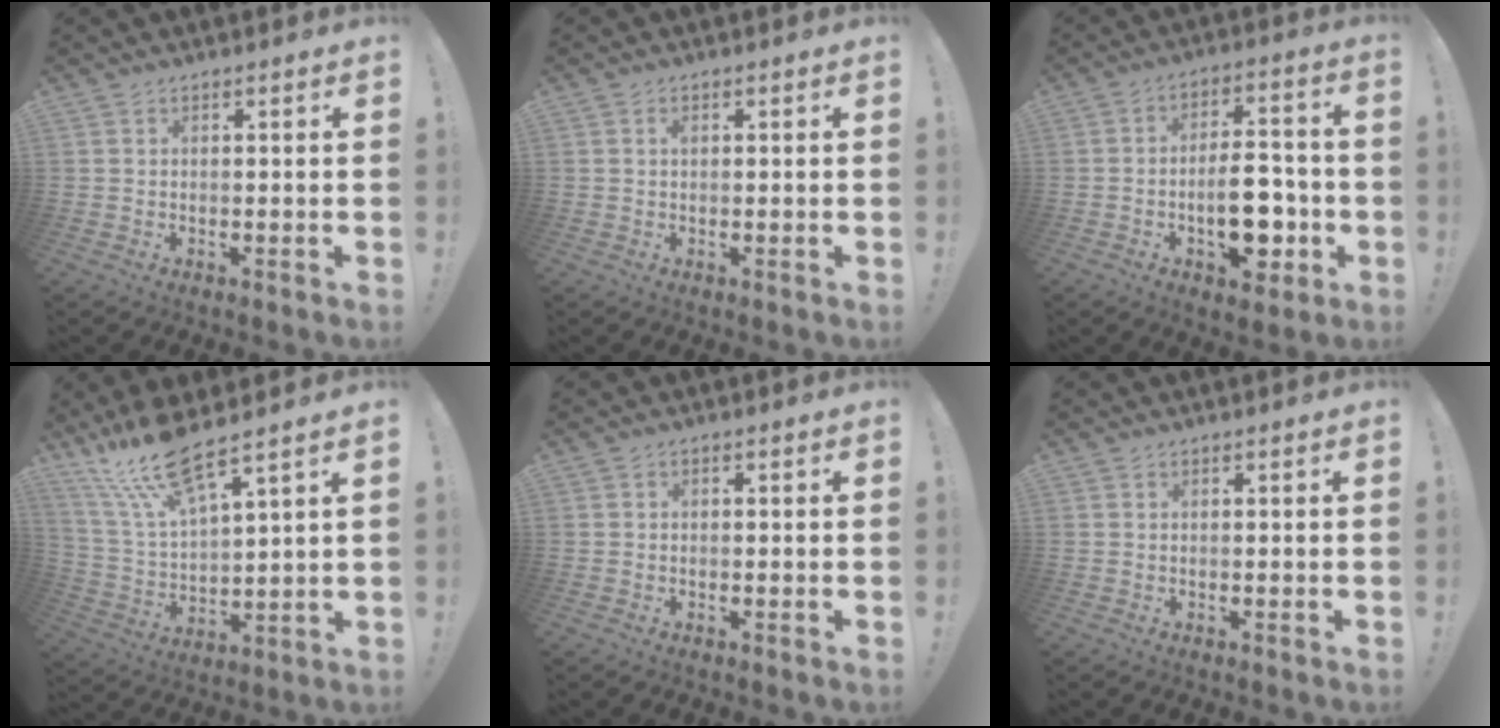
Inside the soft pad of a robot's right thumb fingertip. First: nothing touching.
{"total": 0.8, "force": [0.2, 0.5, 0.5], "torque": [-0.003, -0.001, 0.003]}
{"total": 14.2, "force": [-4.0, 7.6, 11.3], "torque": [-0.167, 0.021, -0.062]}
{"total": 14.6, "force": [11.7, 2.8, 8.3], "torque": [-0.174, -0.068, 0.207]}
{"total": 0.7, "force": [-0.3, 0.5, 0.3], "torque": [-0.006, 0.002, -0.006]}
{"total": 0.0}